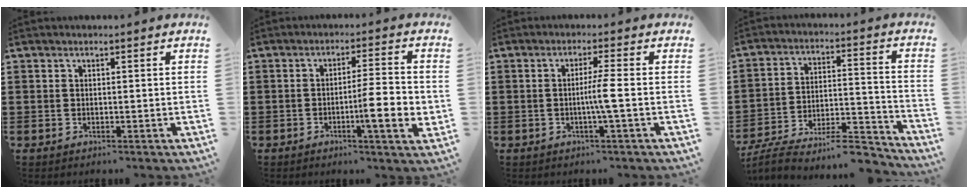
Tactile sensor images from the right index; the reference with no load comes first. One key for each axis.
{"total": 8.0, "fx": -1.9, "fy": 1.1, "fz": 7.7, "tx": -0.117, "ty": -0.006, "tz": -0.031}
{"total": 3.7, "fx": -0.6, "fy": -0.6, "fz": 3.6, "tx": -0.064, "ty": -0.007, "tz": -0.016}
{"total": 8.6, "fx": -7.5, "fy": 1.6, "fz": 3.8, "tx": -0.052, "ty": 0.014, "tz": -0.141}